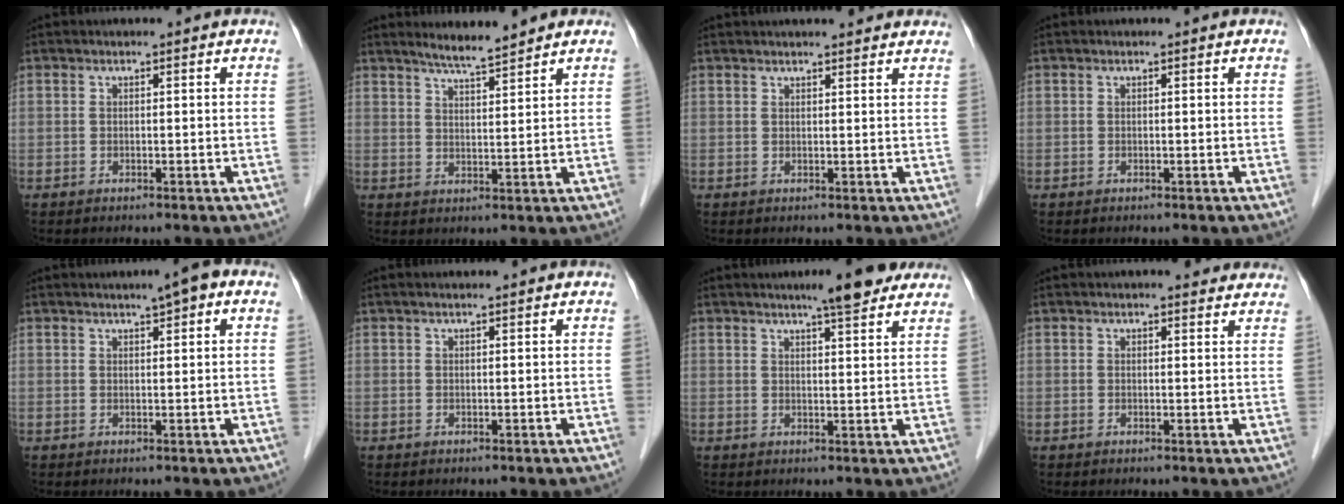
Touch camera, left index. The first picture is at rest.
{"total": 4.9, "force": [4.4, 0.1, 2.2], "torque": [-0.042, 0.004, 0.078]}
{"total": 7.9, "force": [7.0, 1.4, 3.3], "torque": [-0.040, 0.023, 0.081]}
{"total": 0.0}
{"total": 3.2, "force": [1.8, 0.5, 2.6], "torque": [-0.040, 0.012, 0.023]}
{"total": 1.3, "force": [1.1, 0.0, 0.8], "torque": [-0.013, 0.015, 0.020]}
{"total": 7.0, "force": [5.6, 0.7, 4.1], "torque": [-0.058, 0.009, 0.074]}
{"total": 5.6, "force": [5.1, 1.2, 2.0], "torque": [-0.016, 0.013, 0.049]}